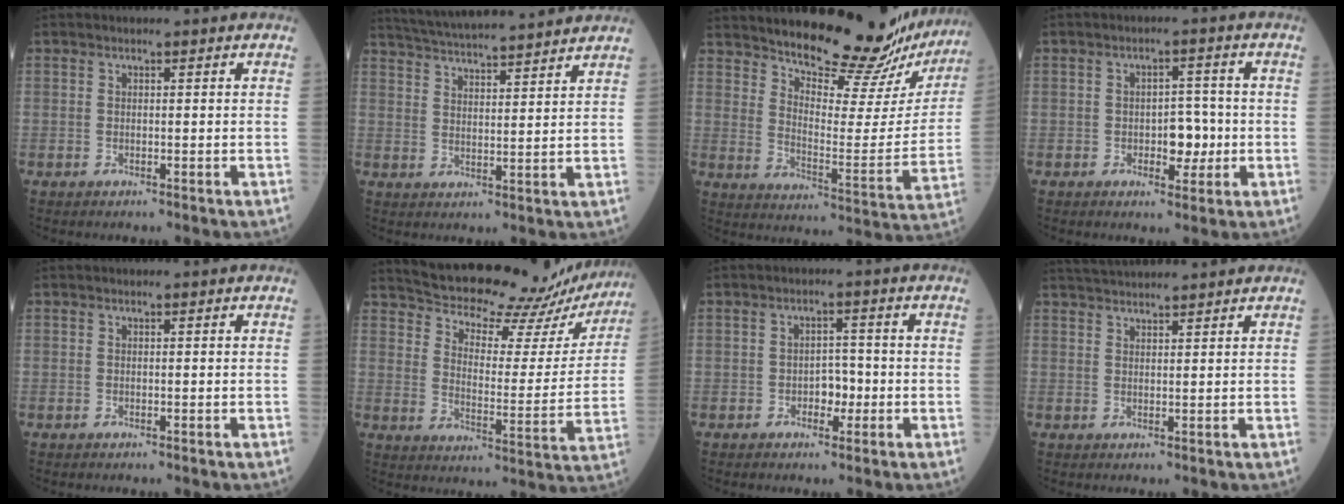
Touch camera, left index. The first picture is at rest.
{"total": 16.2, "force": [14.9, 1.0, 6.4], "torque": [-0.119, 0.026, 0.219]}
{"total": 21.7, "force": [20.0, 3.4, 7.8], "torque": [-0.113, -0.085, 0.259]}
{"total": 4.5, "force": [-1.3, 2.5, 3.5], "torque": [-0.044, 0.001, -0.017]}
{"total": 0.0}
{"total": 23.9, "force": [21.8, 6.8, 7.1], "torque": [-0.113, -0.044, 0.269]}
{"total": 3.1, "force": [-1.4, 1.9, 2.1], "torque": [-0.027, 0.002, -0.024]}
{"total": 6.6, "force": [6.2, -0.3, 2.0], "torque": [-0.039, 0.031, 0.096]}